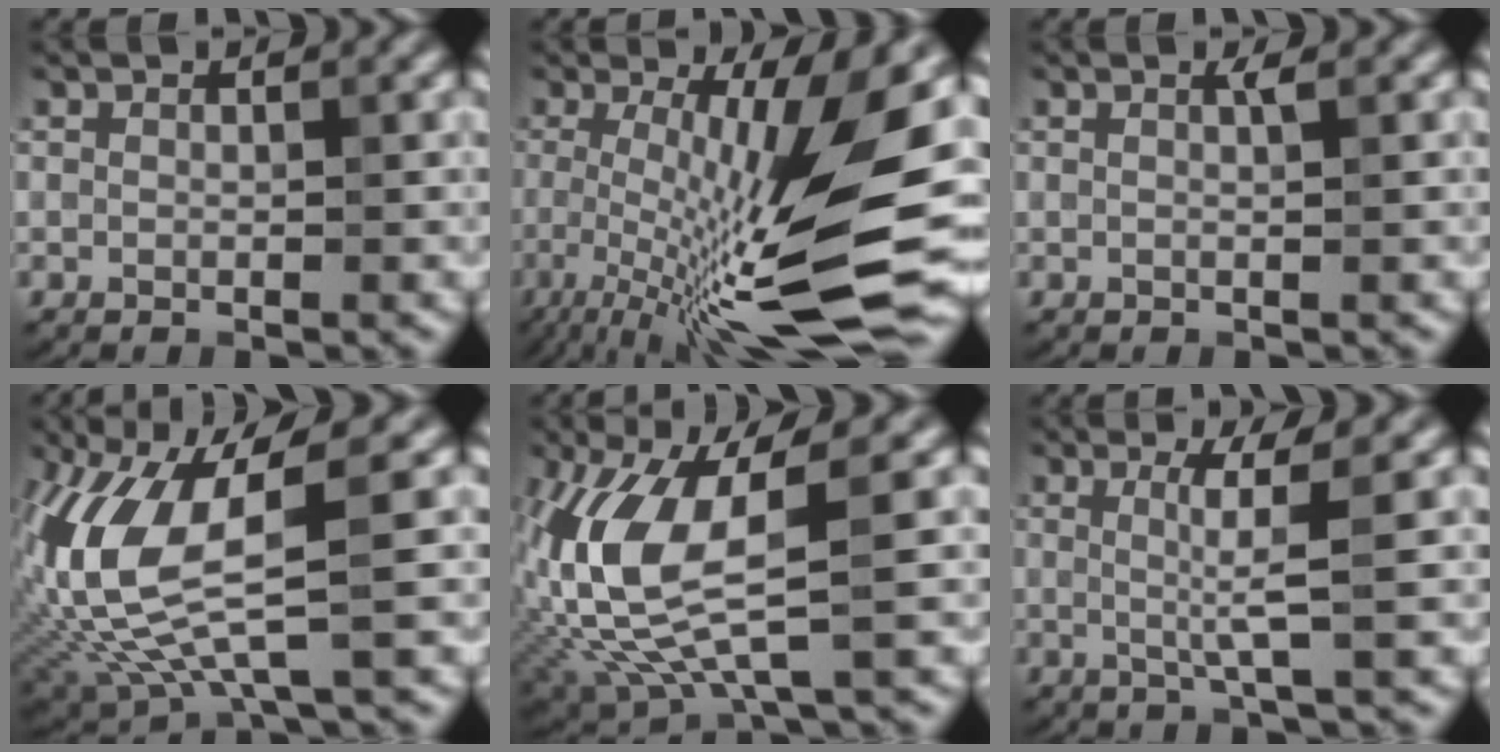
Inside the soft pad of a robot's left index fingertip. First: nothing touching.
{"total": 14.7, "force": [-2.3, 3.3, 14.2], "torque": [-0.221, 0.004, -0.039]}
{"total": 0.9, "force": [0.2, 0.1, 0.8], "torque": [-0.011, 0.001, 0.001]}
{"total": 9.4, "force": [0.8, 3.0, 8.8], "torque": [-0.209, -0.019, 0.020]}
{"total": 9.0, "force": [0.7, 3.0, 8.4], "torque": [-0.199, -0.014, 0.018]}
{"total": 3.6, "force": [0.5, 0.3, 3.5], "torque": [-0.065, -0.004, 0.008]}